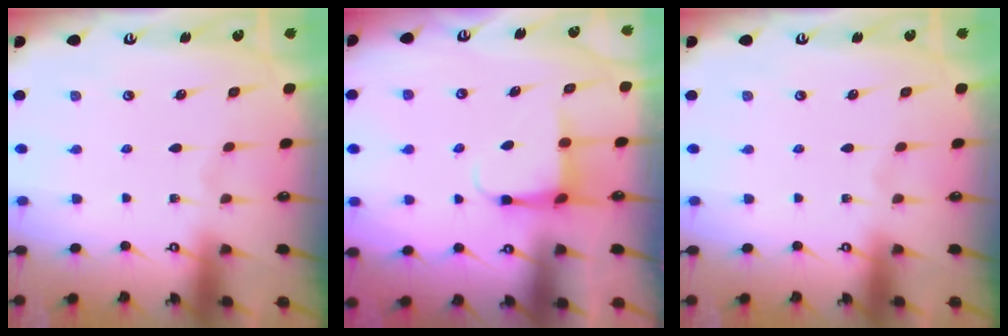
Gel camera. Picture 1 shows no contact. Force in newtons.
{"total": 4.3, "press": 4.3, "slide": 0.5}
{"total": 0.0}